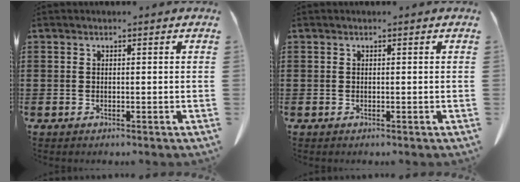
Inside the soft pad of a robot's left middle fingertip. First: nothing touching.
{"total": 0.0}